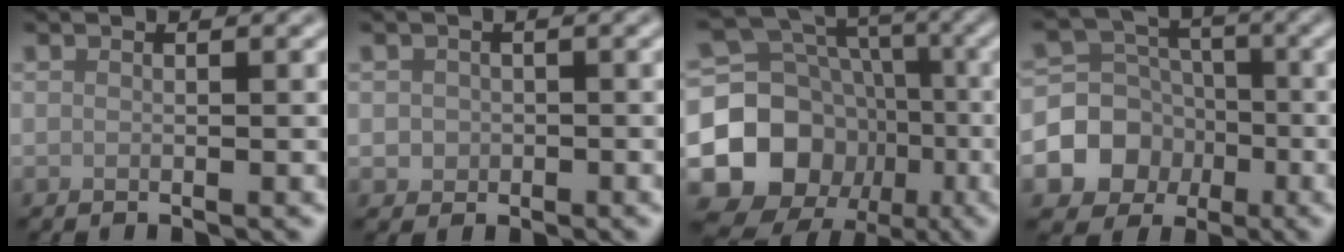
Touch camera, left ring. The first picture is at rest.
{"total": 1.3, "force": [-0.1, 1.3, 0.3], "torque": [0.003, -0.005, -0.004]}
{"total": 13.2, "force": [-4.6, 11.2, 5.1], "torque": [-0.107, 0.004, -0.104]}
{"total": 8.8, "force": [-3.2, 7.9, 2.2], "torque": [-0.027, -0.009, -0.083]}